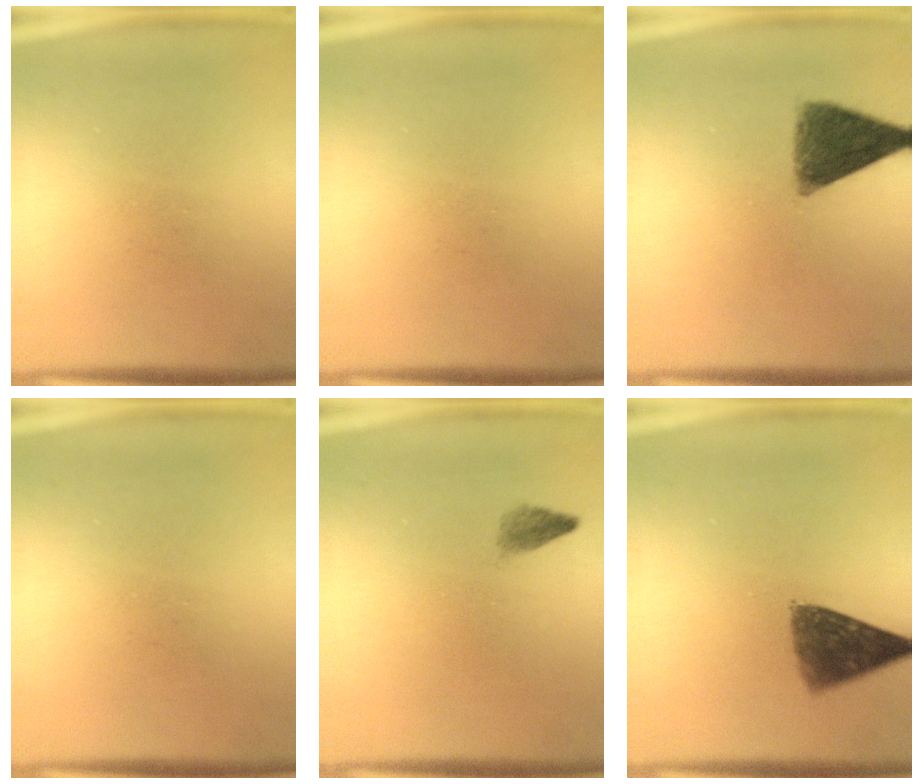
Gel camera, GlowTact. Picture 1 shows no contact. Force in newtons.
{"total": 0.0}
{"total": 9.0}
{"total": 0.0}
{"total": 1.4}
{"total": 8.2}